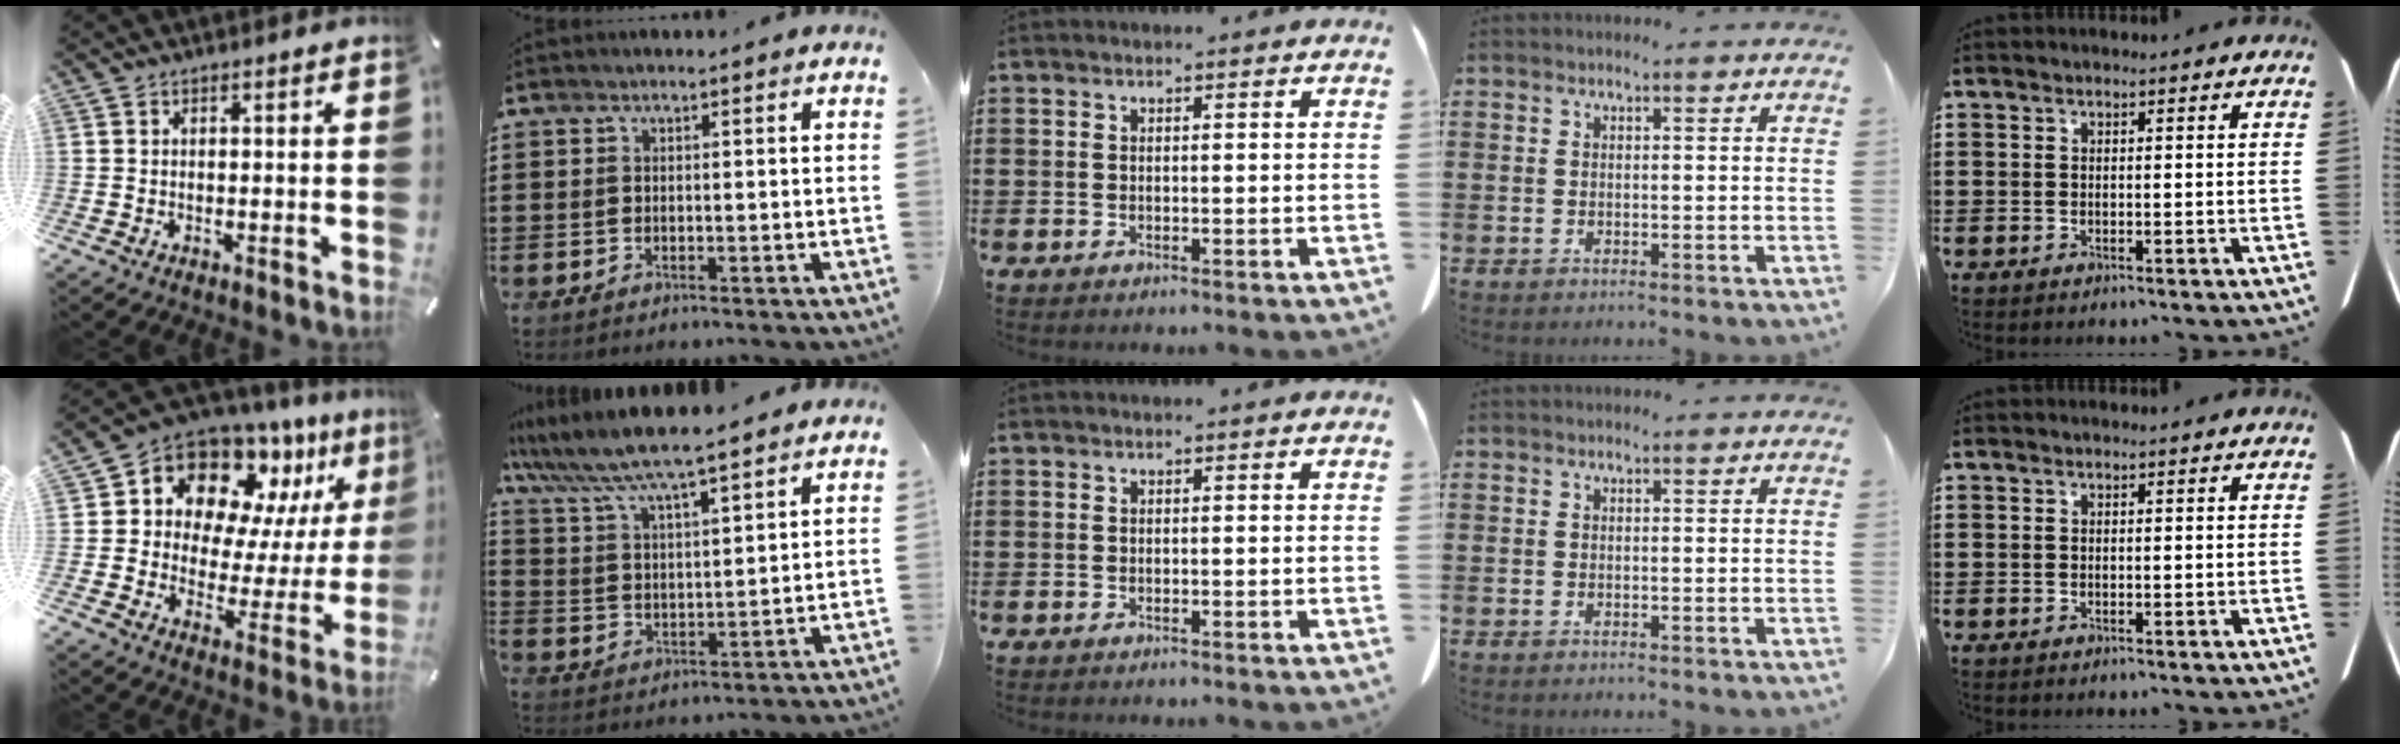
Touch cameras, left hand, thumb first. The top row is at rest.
{"thumb": {"total": 13.6, "force": [10.9, 7.1, 4.0], "torque": [-0.071, -0.112, 0.190]}, "index": {"total": 6.4, "force": [5.9, -0.2, 2.6], "torque": [-0.077, -0.035, 0.098]}}